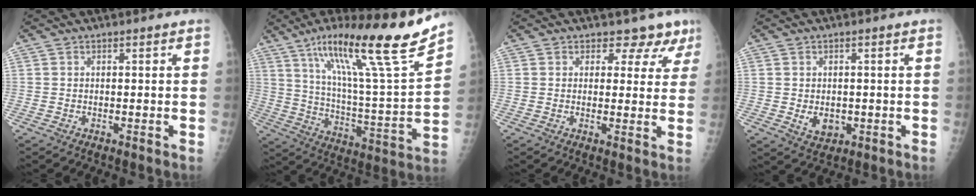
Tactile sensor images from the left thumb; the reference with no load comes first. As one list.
[{"total": 25.0, "force": [16.6, 2.4, 18.5], "torque": [-0.276, -0.057, 0.279]}, {"total": 6.1, "force": [4.8, 3.7, 0.6], "torque": [0.034, -0.024, 0.041]}, {"total": 3.7, "force": [-0.5, 2.8, 2.4], "torque": [-0.026, -0.003, 0.004]}]